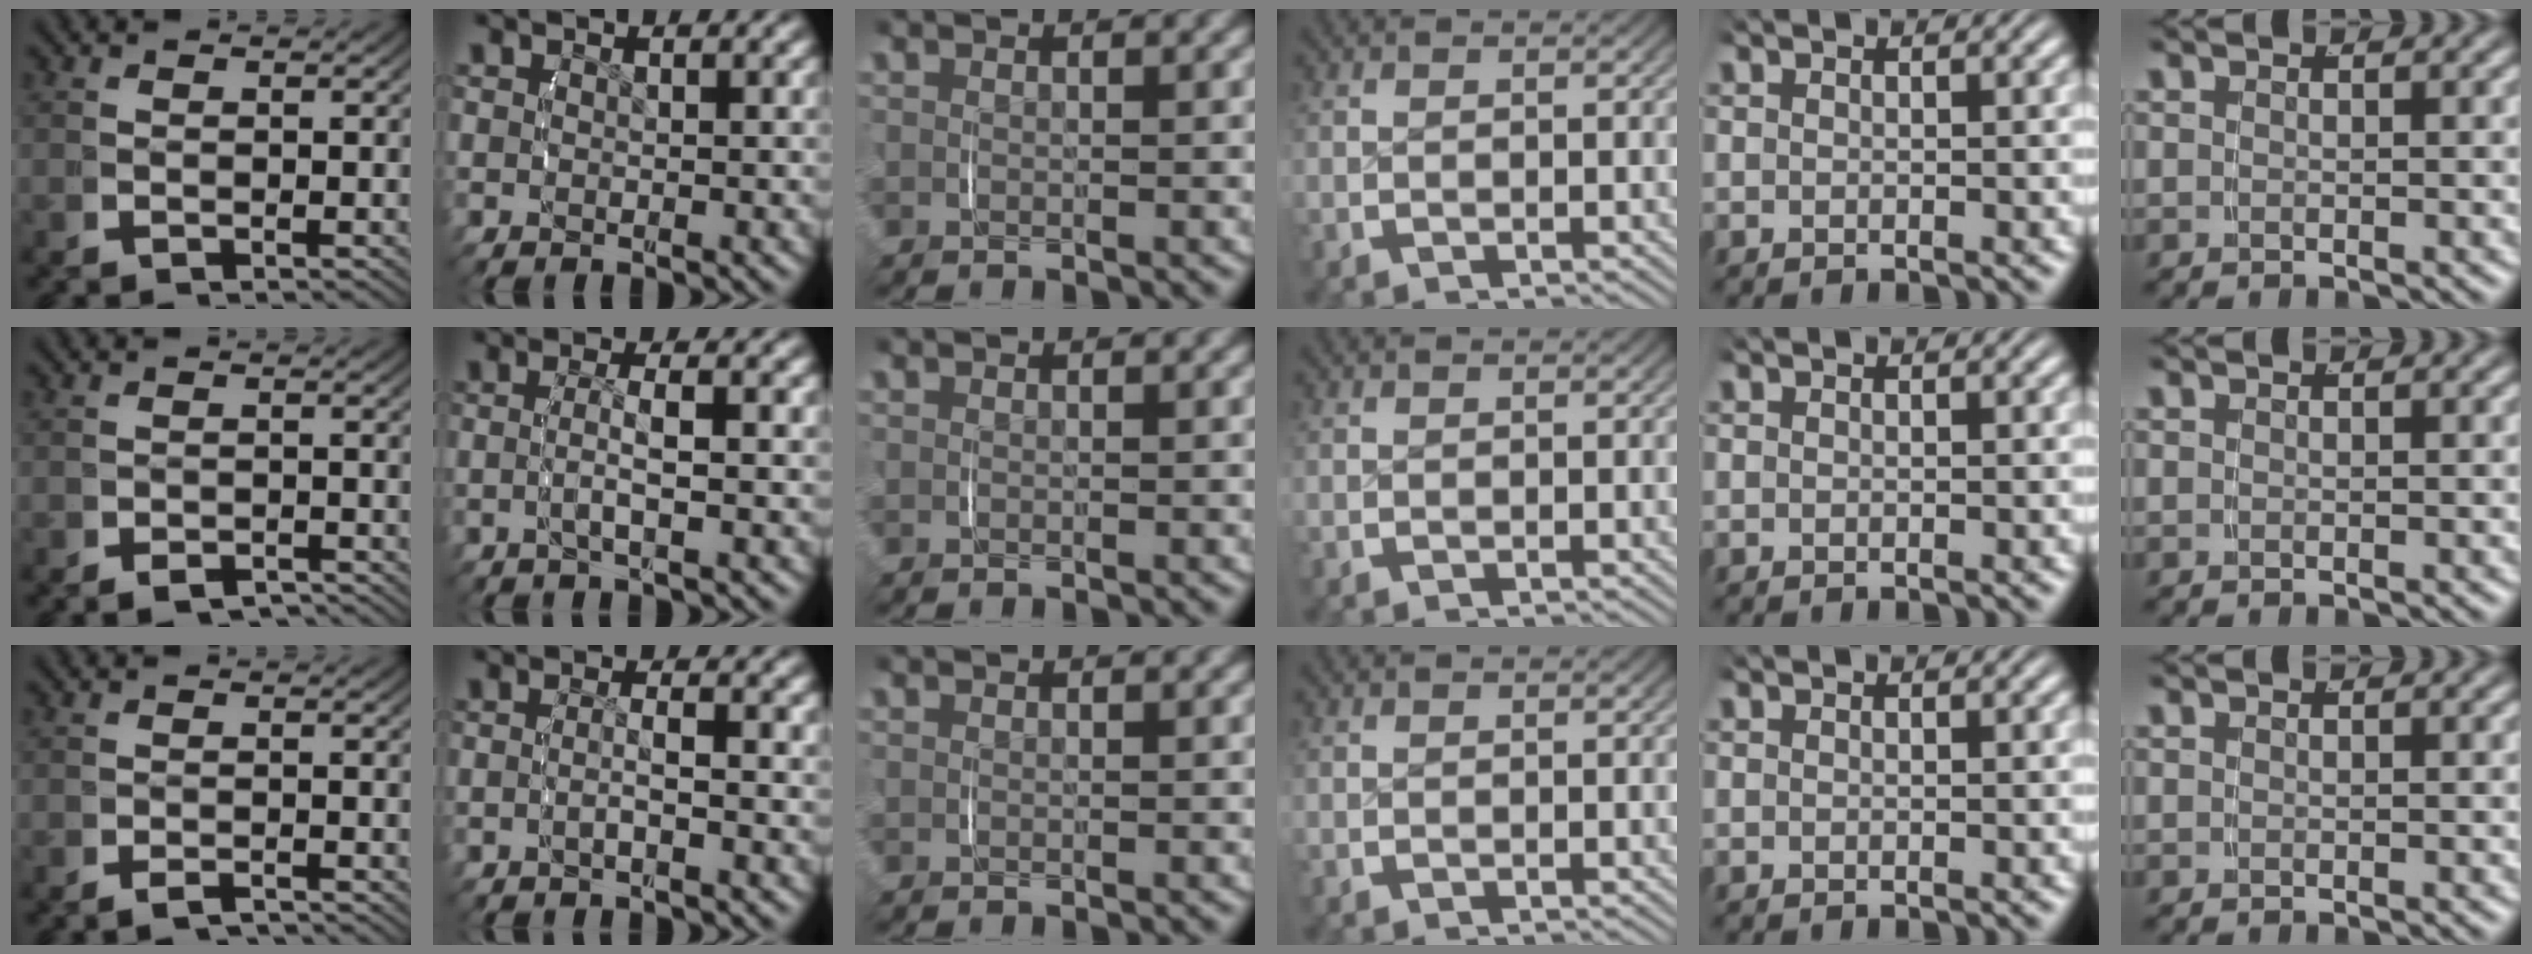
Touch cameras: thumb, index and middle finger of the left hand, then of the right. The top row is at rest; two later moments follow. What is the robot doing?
{"motion": "lift_and_place", "object": "toothpaste"}